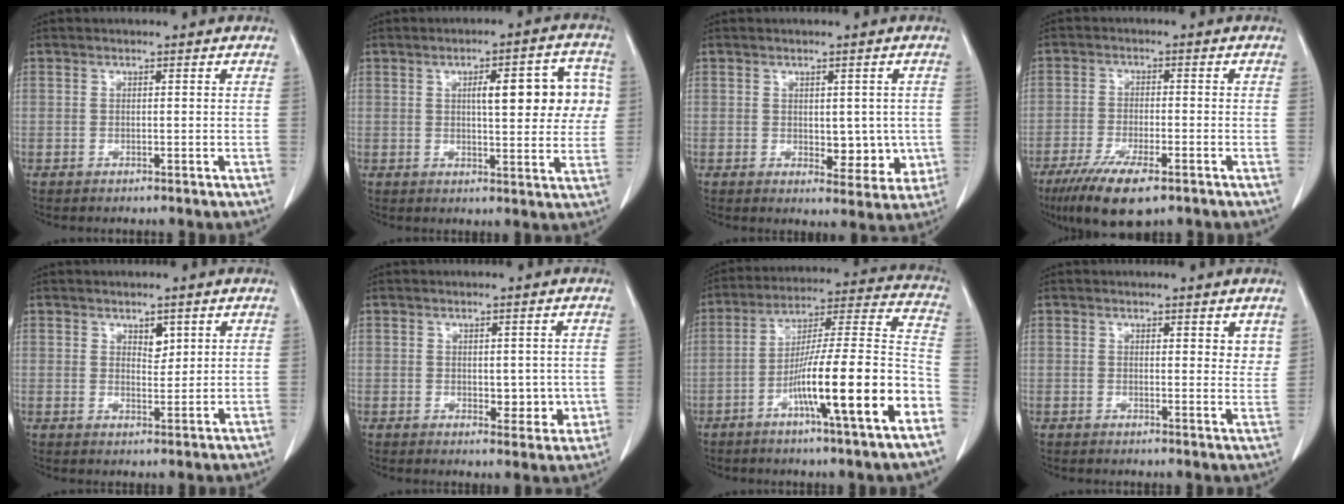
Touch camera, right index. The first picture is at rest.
{"total": 11.0, "force": [2.3, 3.1, 10.3], "torque": [-0.128, 0.025, 0.029]}
{"total": 5.7, "force": [-0.4, 3.3, 4.7], "torque": [-0.044, -0.005, 0.008]}
{"total": 9.1, "force": [-5.8, 2.1, 6.7], "torque": [-0.119, -0.018, -0.096]}
{"total": 2.3, "force": [1.3, 1.2, 1.4], "torque": [-0.018, -0.005, 0.026]}
{"total": 4.0, "force": [-0.1, 2.4, 3.2], "torque": [-0.030, -0.006, 0.008]}
{"total": 19.0, "force": [-7.9, 0.0, 17.2], "torque": [-0.261, -0.001, -0.128]}
{"total": 3.3, "force": [2.3, 1.1, 2.1], "torque": [-0.017, -0.014, 0.025]}